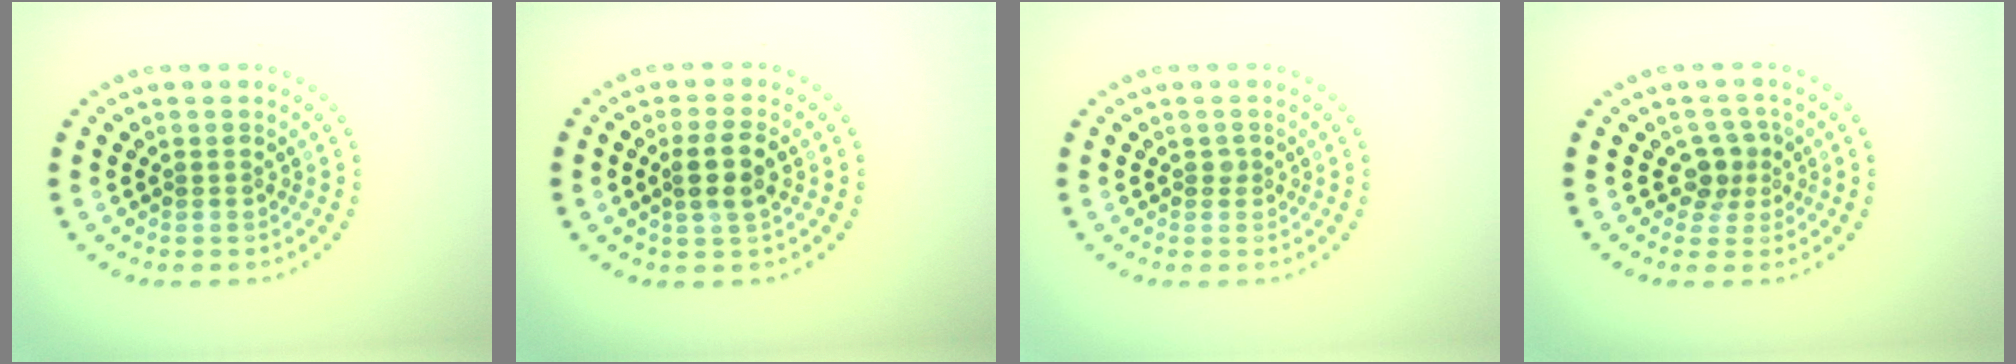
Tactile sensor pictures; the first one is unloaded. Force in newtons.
{"total": 2.6, "press": 2.4, "slide": 1.0}
{"total": 0.6, "press": 0.5, "slide": 0.3}
{"total": 2.4, "press": 1.8, "slide": 1.5}